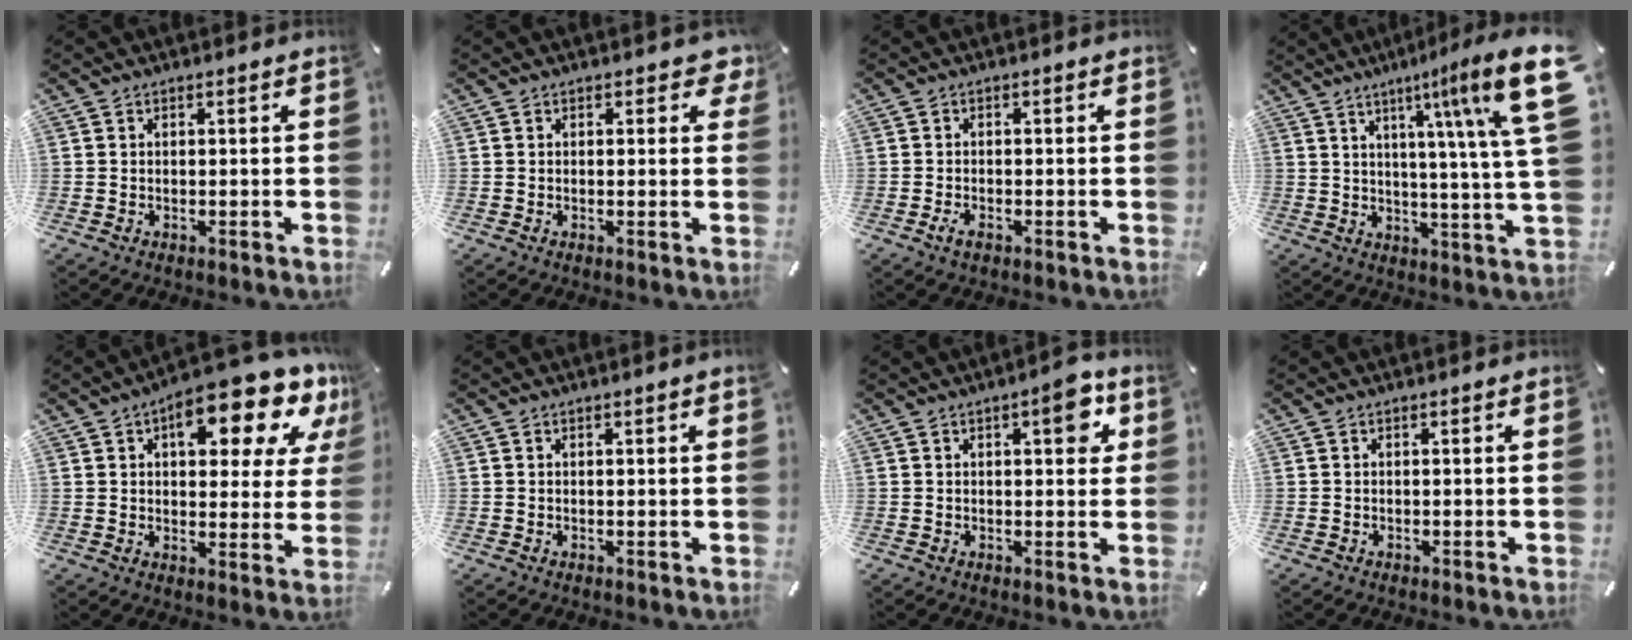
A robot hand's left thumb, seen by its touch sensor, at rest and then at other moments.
{"total": 2.6, "force": [1.1, 1.4, 1.8], "torque": [-0.016, -0.004, 0.014]}
{"total": 1.9, "force": [-1.1, 0.9, 1.3], "torque": [-0.029, 0.002, -0.022]}
{"total": 19.1, "force": [7.3, 2.0, 17.6], "torque": [-0.260, -0.043, 0.097]}
{"total": 18.8, "force": [10.5, 8.3, 13.2], "torque": [-0.169, -0.060, 0.166]}
{"total": 0.6, "force": [0.2, -0.1, 0.6], "torque": [-0.009, -0.001, 0.004]}
{"total": 7.0, "force": [2.6, 2.9, 5.9], "torque": [-0.061, -0.013, 0.032]}
{"total": 0.0}